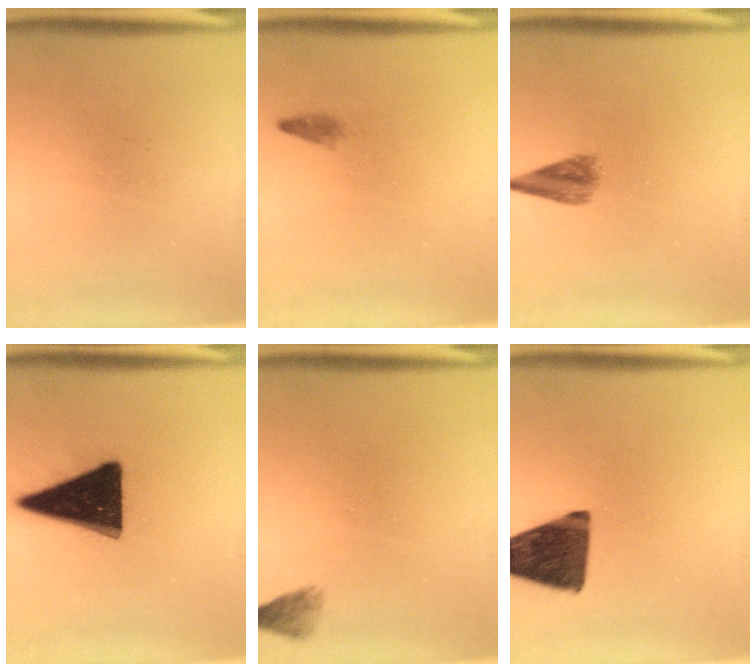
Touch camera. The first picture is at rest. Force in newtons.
{"total": 0.8}
{"total": 3.5}
{"total": 19.2}
{"total": 1.5}
{"total": 14.3}